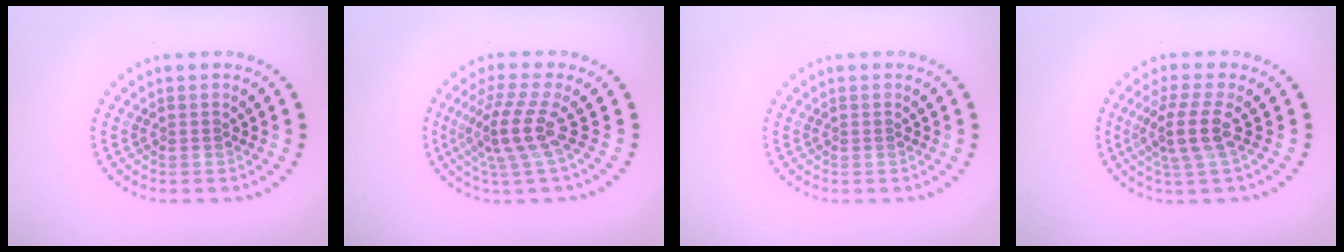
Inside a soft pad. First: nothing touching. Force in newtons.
{"total": 3.6, "press": 2.6, "slide": 2.5}
{"total": 0.0}
{"total": 3.4, "press": 2.7, "slide": 2.0}